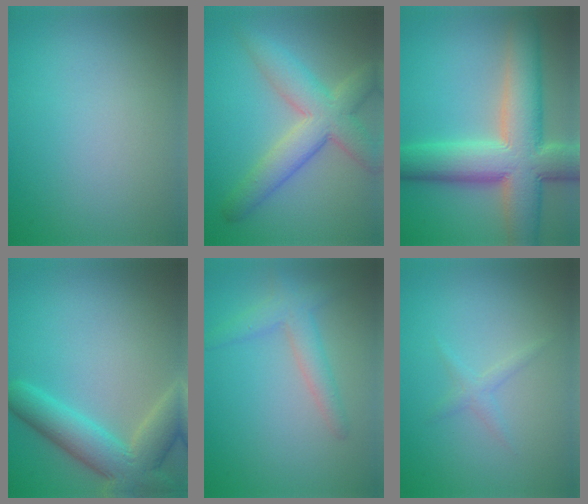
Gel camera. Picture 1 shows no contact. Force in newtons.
{"total": 6.2, "press": 6.2, "slide": 0.5}
{"total": 11.6, "press": 11.6, "slide": 0.8}
{"total": 6.9, "press": 6.9, "slide": 0.6}
{"total": 2.7, "press": 2.7, "slide": 0.3}
{"total": 1.1, "press": 1.1, "slide": 0.0}